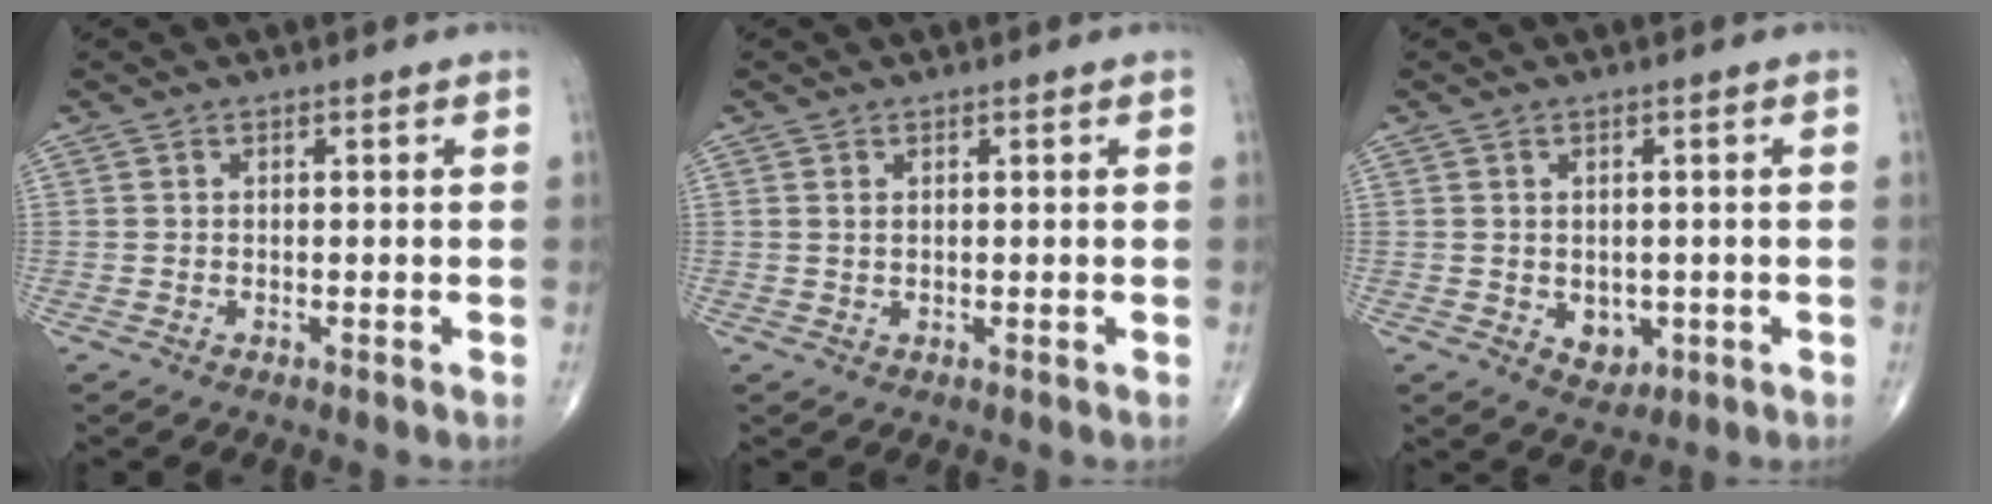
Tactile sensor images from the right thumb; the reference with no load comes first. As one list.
[{"total": 0.8, "force": [0.4, 0.5, 0.6], "torque": [-0.013, 0.000, 0.009]}, {"total": 4.2, "force": [-0.7, 3.2, 2.6], "torque": [-0.018, -0.004, 0.001]}]